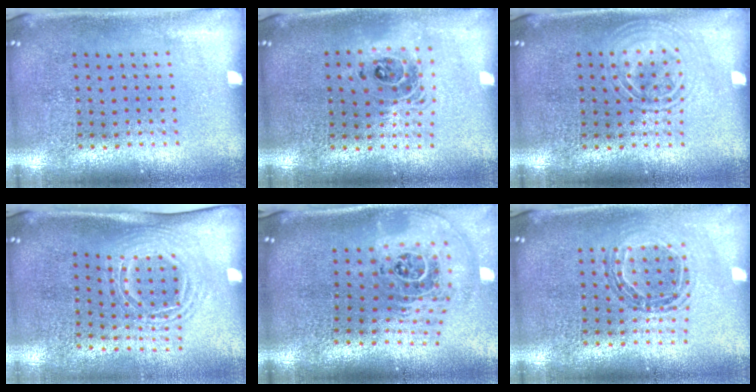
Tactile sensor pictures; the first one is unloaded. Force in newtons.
{"total": 1.4, "press": 1.2, "slide": 0.7}
{"total": 2.3, "press": 2.3, "slide": 0.3}
{"total": 1.6, "press": 1.2, "slide": 1.1}
{"total": 2.8, "press": 1.9, "slide": 2.0}
{"total": 0.5, "press": 0.5, "slide": 0.0}